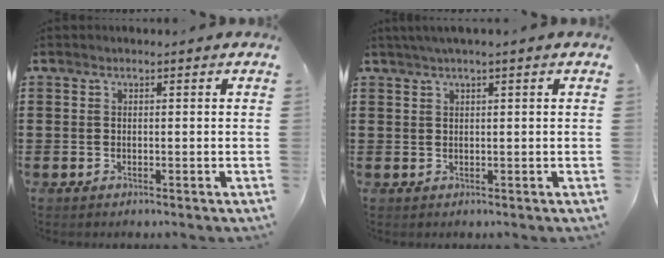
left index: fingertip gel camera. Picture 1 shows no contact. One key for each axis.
{"total": 1.4, "fx": 0.7, "fy": -0.1, "fz": 1.2, "tx": -0.021, "ty": -0.001, "tz": 0.013}